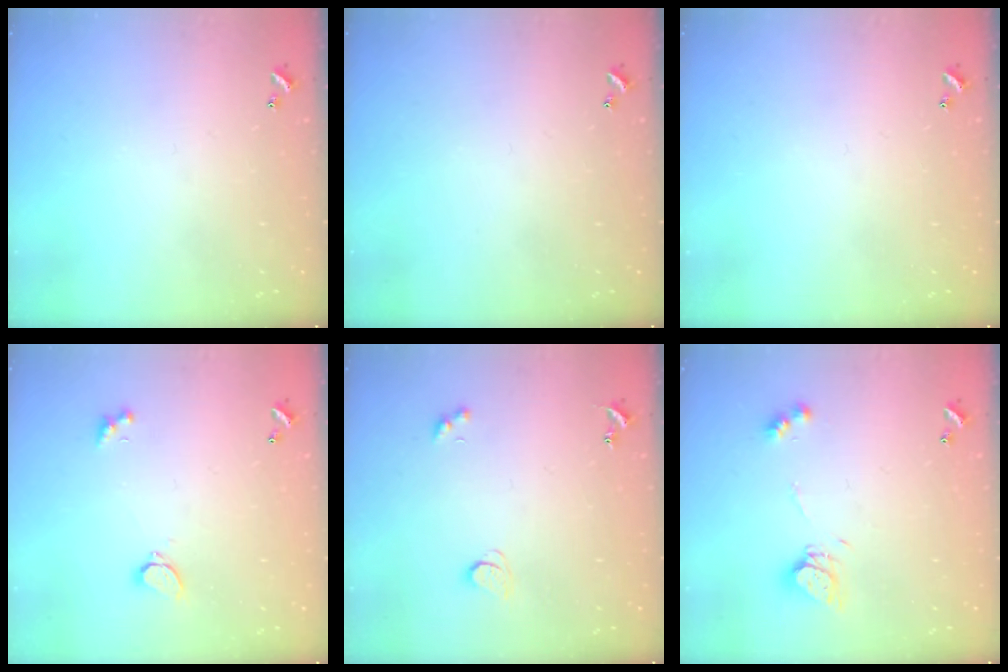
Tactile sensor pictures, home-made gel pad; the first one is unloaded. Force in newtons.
{"total": 0.0}
{"total": 0.0}
{"total": 1.6, "press": 1.5, "slide": 0.5}
{"total": 2.0, "press": 1.9, "slide": 0.5}
{"total": 10.2, "press": 10.1, "slide": 0.8}